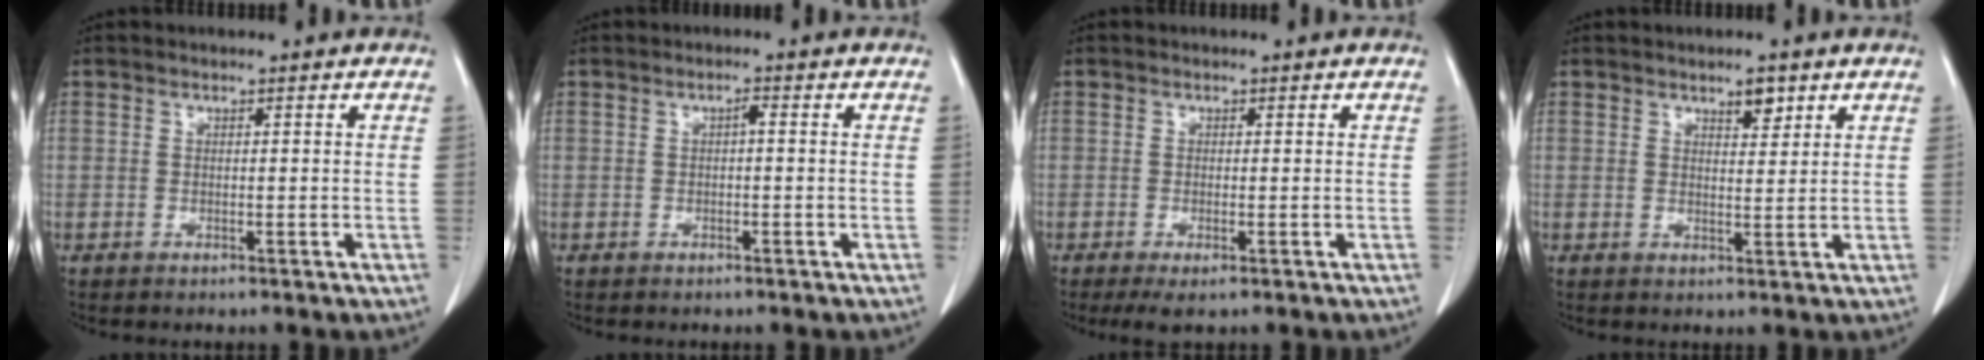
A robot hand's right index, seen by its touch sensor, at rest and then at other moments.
{"total": 1.0, "force": [0.0, 0.2, 1.0], "torque": [-0.015, 0.004, 0.000]}
{"total": 2.6, "force": [-1.3, 0.6, 2.1], "torque": [-0.037, -0.007, -0.019]}
{"total": 2.7, "force": [1.8, 0.9, 1.7], "torque": [-0.028, -0.003, 0.031]}